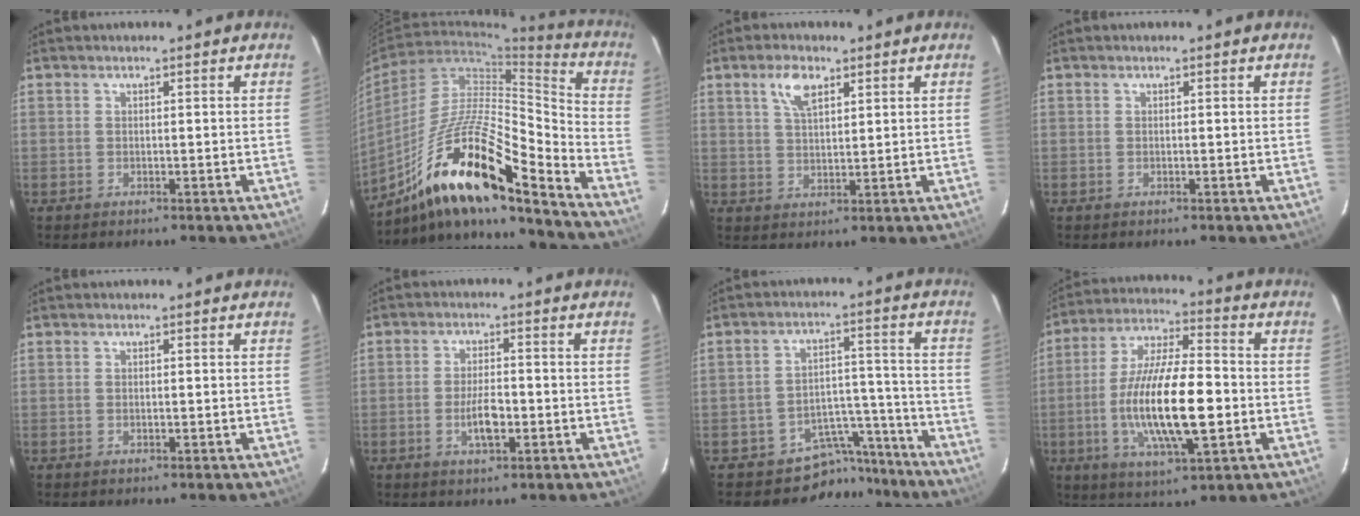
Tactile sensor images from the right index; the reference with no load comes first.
{"total": 20.0, "force": [-13.7, 3.3, 14.2], "torque": [-0.250, -0.006, -0.254]}
{"total": 5.2, "force": [2.9, 2.3, 3.6], "torque": [-0.068, 0.009, 0.055]}
{"total": 0.0}
{"total": 0.0}
{"total": 5.3, "force": [-1.6, 2.1, 4.7], "torque": [-0.092, -0.001, -0.026]}
{"total": 9.9, "force": [-8.6, 4.8, 0.2], "torque": [0.001, 0.054, -0.121]}
{"total": 17.8, "force": [-3.4, 4.8, 16.8], "torque": [-0.325, -0.007, -0.061]}